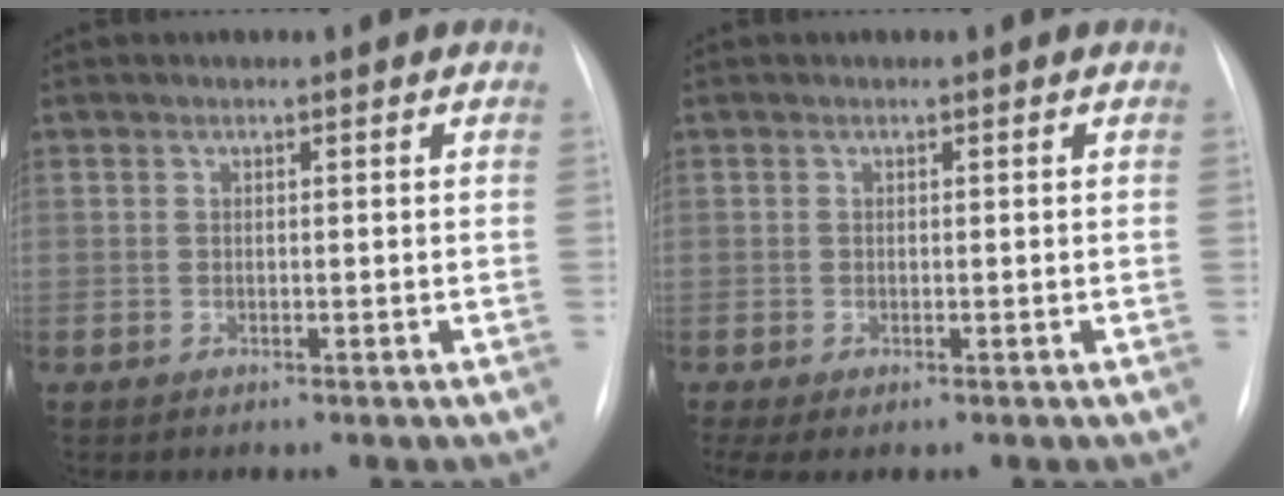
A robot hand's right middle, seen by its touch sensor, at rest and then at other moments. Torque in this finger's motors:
{"motor_torque": [0.97, -0.94, 0.21, 0.07]}